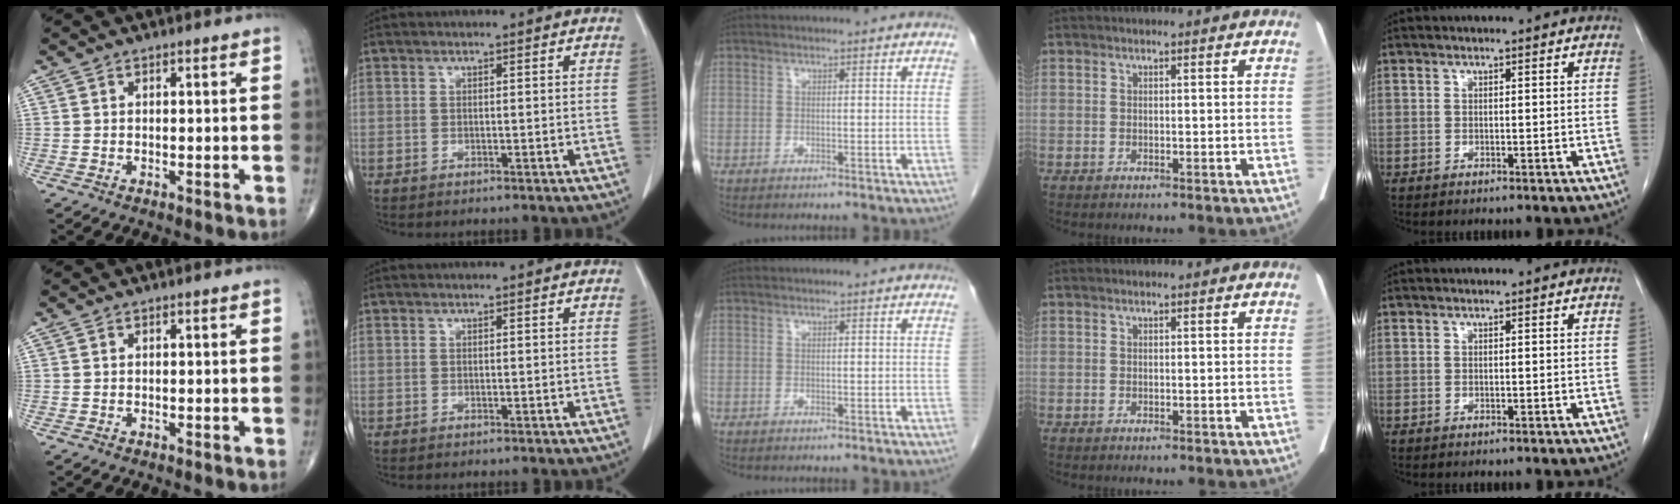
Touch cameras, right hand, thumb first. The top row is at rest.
{}